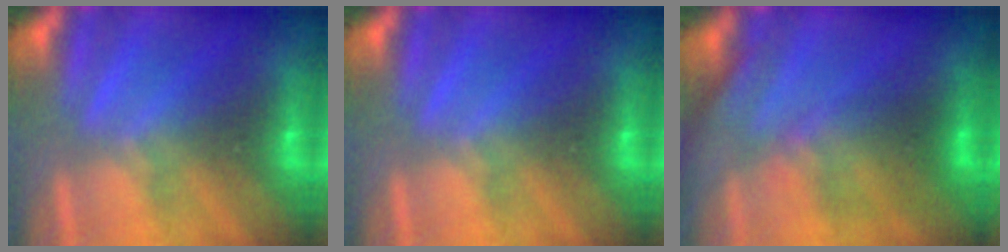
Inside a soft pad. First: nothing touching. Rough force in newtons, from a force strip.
{"total": 0.0}
{"total": 2.8}